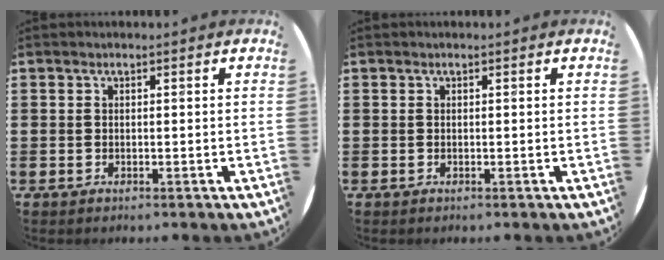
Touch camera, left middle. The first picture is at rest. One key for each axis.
{"total": 0.0}